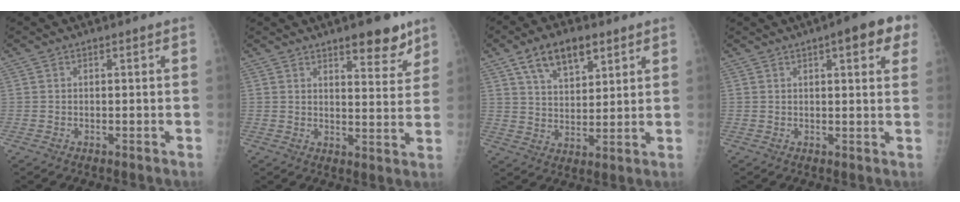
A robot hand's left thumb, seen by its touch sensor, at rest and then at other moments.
{"total": 8.2, "force": [5.8, 2.7, 5.1], "torque": [-0.044, -0.037, 0.079]}
{"total": 10.6, "force": [6.1, 5.4, 6.7], "torque": [-0.096, -0.023, 0.110]}
{"total": 9.4, "force": [4.5, 2.7, 7.8], "torque": [-0.074, -0.004, 0.047]}